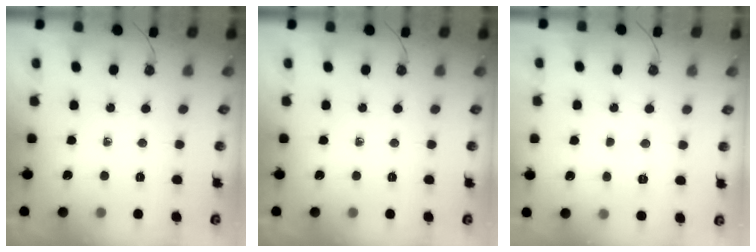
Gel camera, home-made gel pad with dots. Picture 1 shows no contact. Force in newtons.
{"total": 0.0}
{"total": 5.4, "press": 5.2, "slide": 1.2}